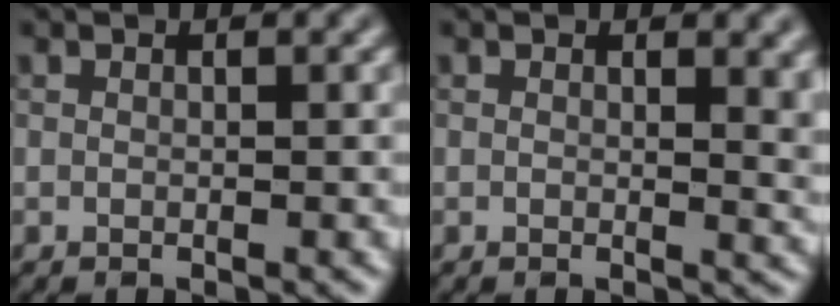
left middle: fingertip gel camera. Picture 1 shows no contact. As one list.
[{"total": 3.1, "force": [0.7, 1.2, 2.8], "torque": [-0.026, -0.002, 0.012]}]